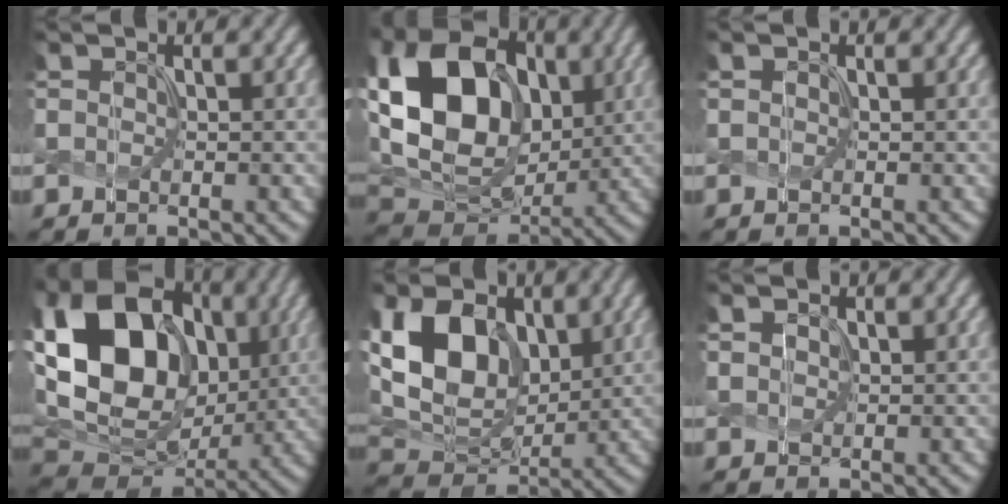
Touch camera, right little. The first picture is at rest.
{"total": 13.8, "force": [2.6, 9.9, 9.2], "torque": [-0.185, 0.015, 0.043]}
{"total": 0.0}
{"total": 16.0, "force": [2.8, 11.8, 10.5], "torque": [-0.208, 0.018, 0.047]}
{"total": 10.5, "force": [2.9, 7.3, 7.0], "torque": [-0.155, 0.005, 0.044]}
{"total": 0.8, "force": [0.4, 0.6, 0.3], "torque": [-0.009, -0.001, 0.010]}